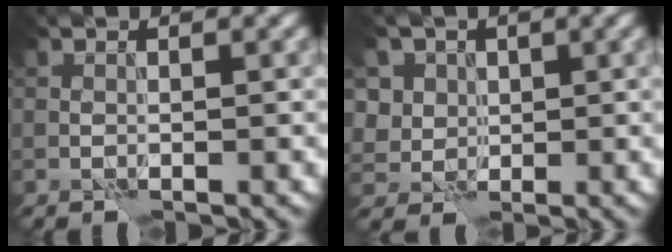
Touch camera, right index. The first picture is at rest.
{"total": 5.8, "force": [2.4, 4.8, 2.2], "torque": [-0.053, 0.009, 0.033]}